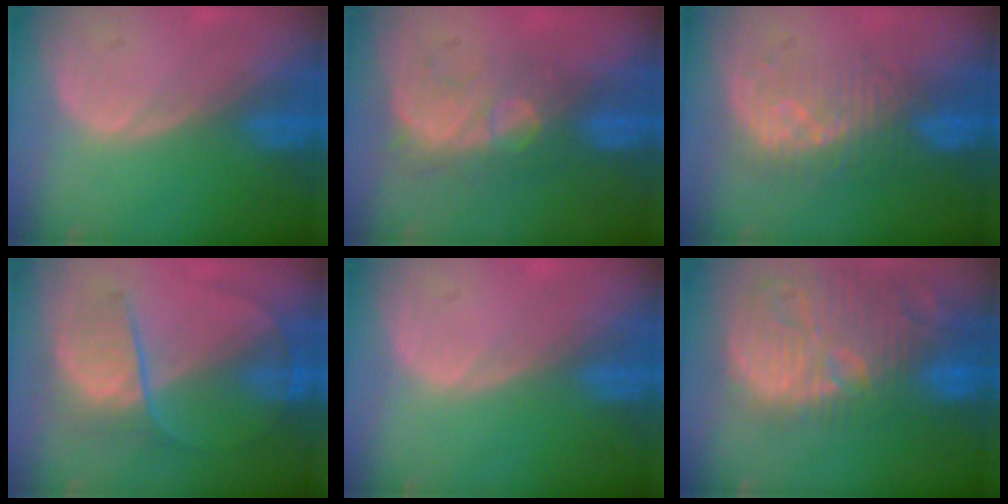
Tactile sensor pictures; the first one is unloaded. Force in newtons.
{"total": 8.9, "press": 7.7, "slide": 4.6}
{"total": 7.8, "press": 7.5, "slide": 2.0}
{"total": 6.9, "press": 6.6, "slide": 2.0}
{"total": 0.0}
{"total": 15.4, "press": 13.4, "slide": 7.5}